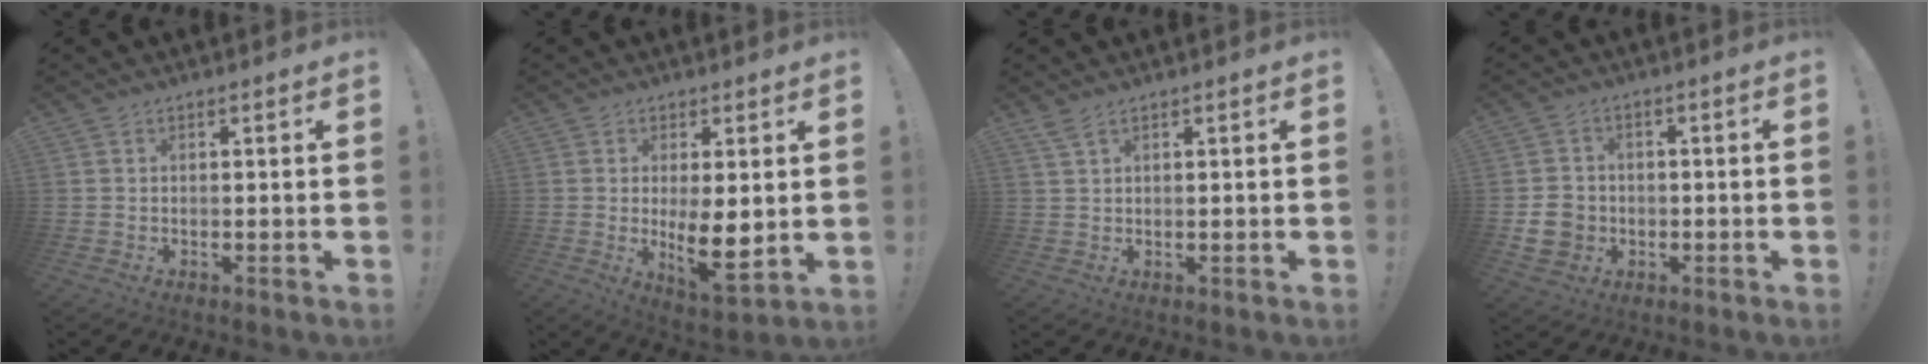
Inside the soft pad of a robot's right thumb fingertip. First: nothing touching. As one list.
[{"total": 10.0, "force": [-0.2, 3.9, 9.2], "torque": [-0.141, -0.019, 0.001]}, {"total": 2.2, "force": [1.6, 0.4, 1.5], "torque": [-0.039, -0.001, 0.030]}, {"total": 8.6, "force": [-1.6, 7.5, 4.1], "torque": [-0.062, 0.010, -0.028]}]